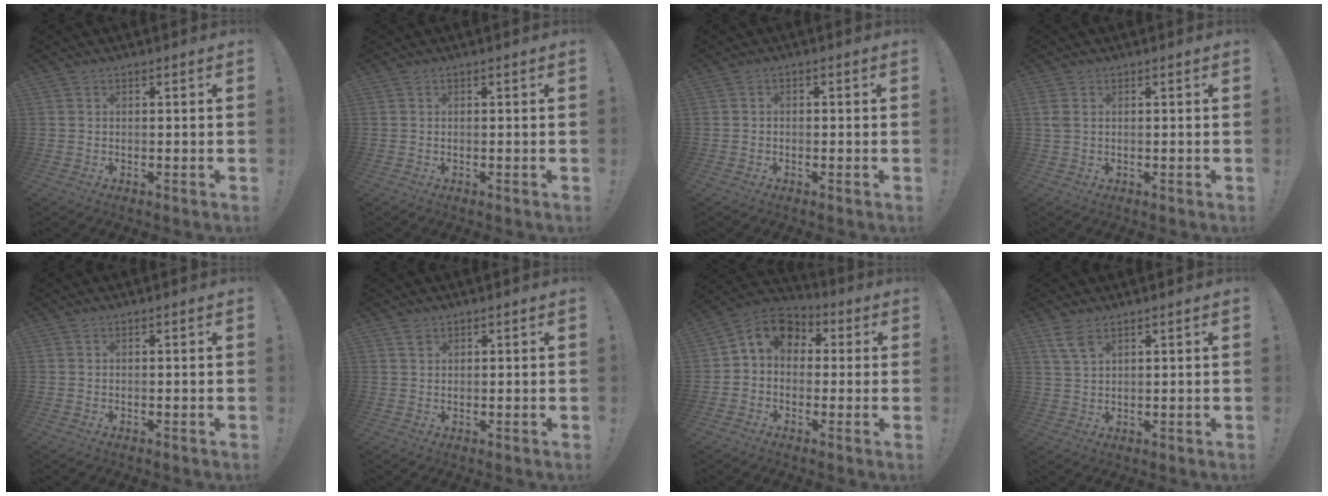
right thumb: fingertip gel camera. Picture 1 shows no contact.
{"total": 0.0}
{"total": 1.3, "force": [-0.9, 0.8, 0.5], "torque": [-0.015, 0.007, -0.016]}
{"total": 2.1, "force": [0.7, 1.2, 1.5], "torque": [-0.025, 0.002, 0.012]}
{"total": 0.0}
{"total": 1.4, "force": [1.1, 0.7, 0.5], "torque": [0.007, -0.008, 0.019]}
{"total": 9.3, "force": [1.6, 7.6, 5.1], "torque": [-0.080, 0.009, 0.037]}
{"total": 4.9, "force": [3.2, 1.6, 3.4], "torque": [-0.062, -0.014, 0.060]}